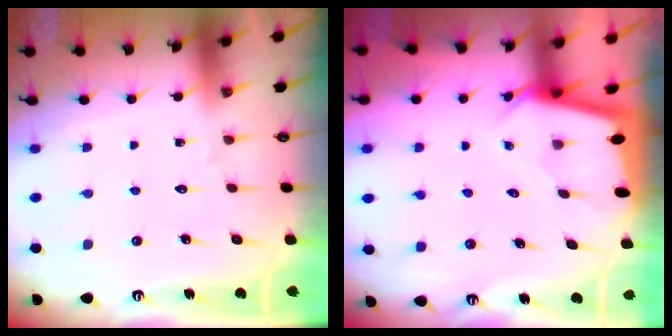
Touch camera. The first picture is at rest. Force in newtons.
{"total": 2.3, "press": 2.3, "slide": 0.1}